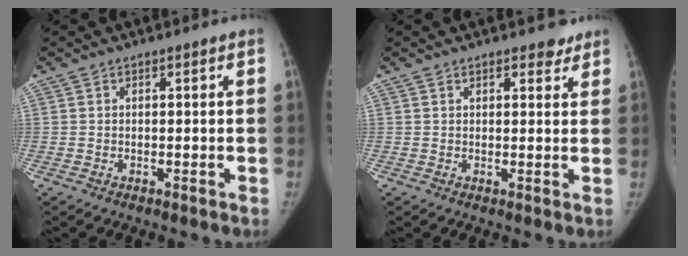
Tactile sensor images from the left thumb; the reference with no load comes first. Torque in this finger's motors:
{"motor_torque": [0.30, -0.14, -0.13, -0.53, 0.08]}